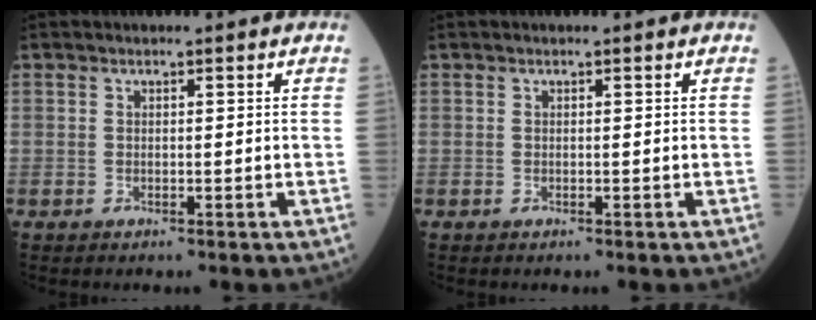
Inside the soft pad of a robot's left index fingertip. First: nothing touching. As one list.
[{"total": 0.0}]